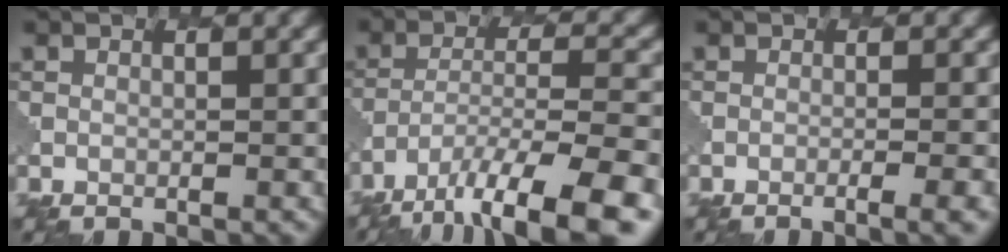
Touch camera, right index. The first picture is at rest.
{"total": 11.2, "force": [-8.0, 3.1, 7.3], "torque": [-0.131, -0.008, -0.132]}
{"total": 3.7, "force": [-2.0, 1.0, 2.9], "torque": [-0.025, 0.009, -0.030]}